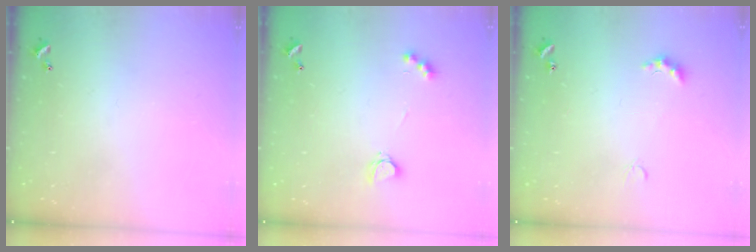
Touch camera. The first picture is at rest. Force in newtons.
{"total": 2.6, "press": 2.5, "slide": 0.5}
{"total": 2.1, "press": 2.0, "slide": 0.5}